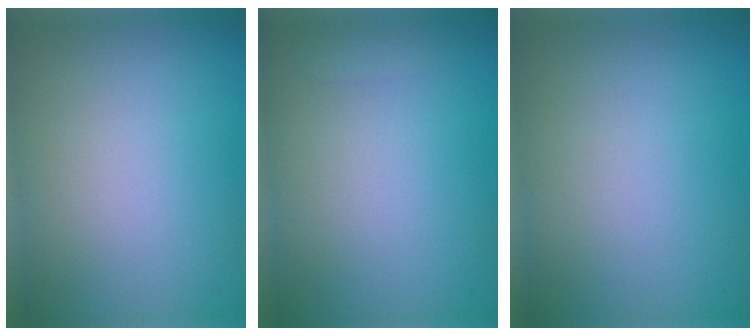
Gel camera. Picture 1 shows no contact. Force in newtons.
{"total": 0.7, "press": 0.7, "slide": 0.1}
{"total": 0.0}